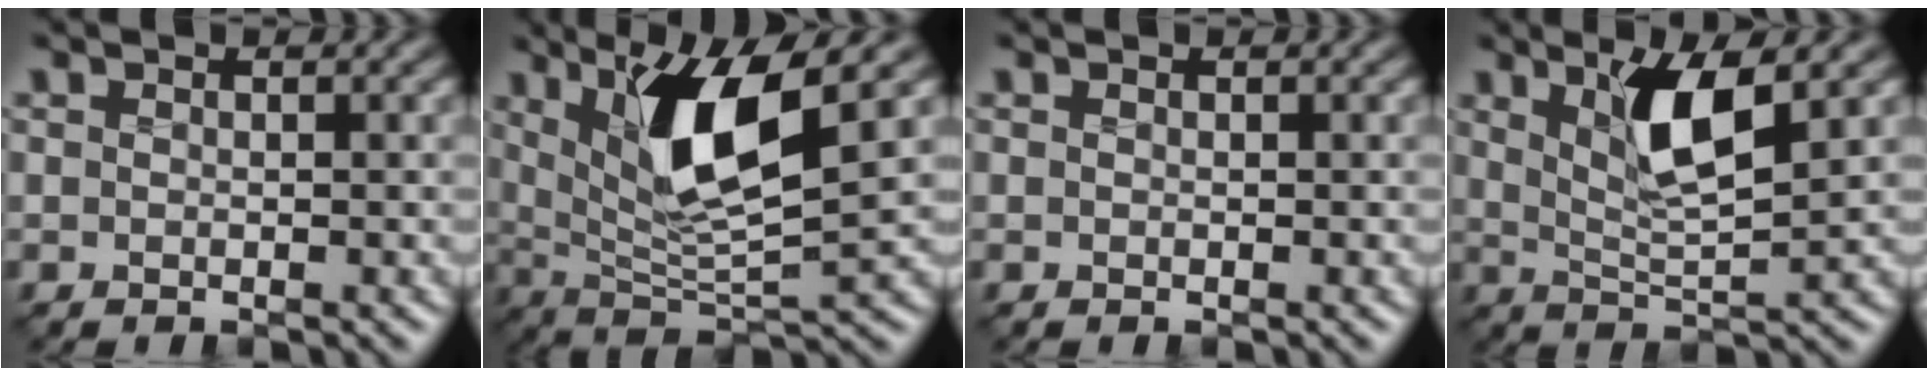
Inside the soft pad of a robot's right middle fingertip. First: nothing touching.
{"total": 8.2, "force": [2.8, 2.2, 7.5], "torque": [-0.136, -0.019, 0.051]}
{"total": 0.0}
{"total": 5.0, "force": [2.0, 1.1, 4.4], "torque": [-0.090, -0.010, 0.037]}